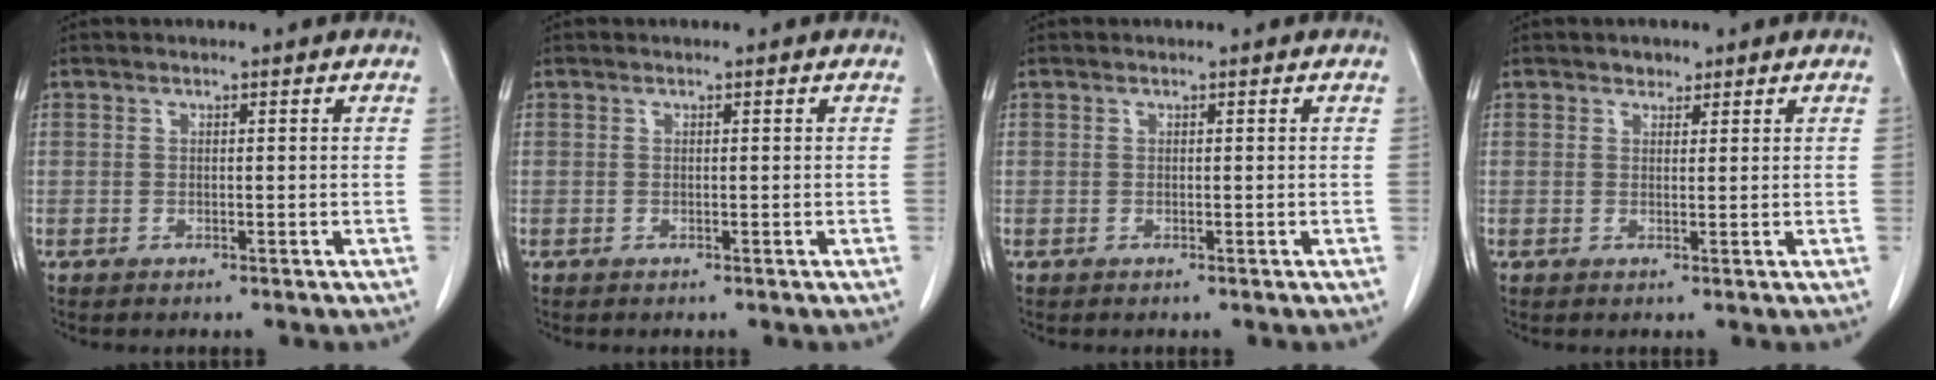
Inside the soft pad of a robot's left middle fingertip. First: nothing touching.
{"total": 0.0}
{"total": 0.0}
{"total": 1.4, "force": [1.0, 0.9, 0.3], "torque": [-0.002, -0.004, 0.013]}